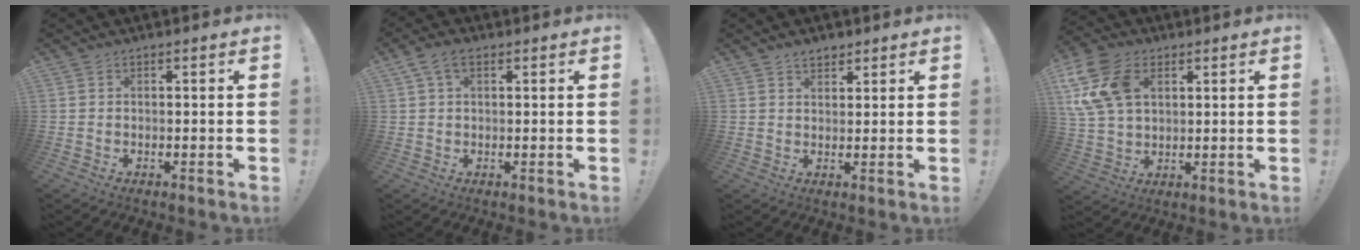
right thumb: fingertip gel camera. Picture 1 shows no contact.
{"total": 4.7, "force": [1.9, 2.6, 3.4], "torque": [-0.065, 0.005, 0.038]}
{"total": 3.1, "force": [2.5, 1.7, 0.9], "torque": [-0.004, -0.015, 0.043]}
{"total": 15.6, "force": [5.2, 10.8, 10.0], "torque": [-0.208, -0.006, 0.105]}